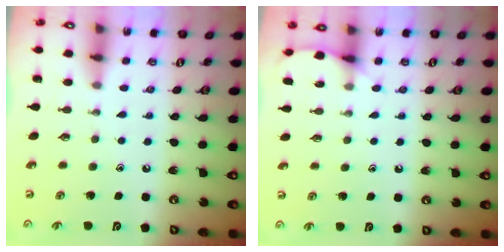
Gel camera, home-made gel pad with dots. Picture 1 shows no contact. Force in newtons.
{"total": 5.3, "press": 5.2, "slide": 0.7}